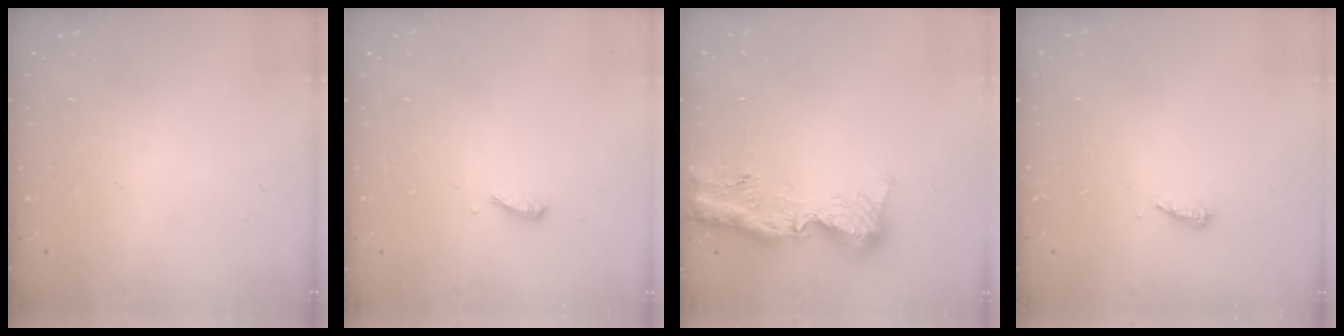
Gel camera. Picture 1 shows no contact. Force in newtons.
{"total": 7.1, "press": 7.0, "slide": 0.8}
{"total": 13.2, "press": 13.1, "slide": 1.3}
{"total": 3.6, "press": 3.6, "slide": 0.3}